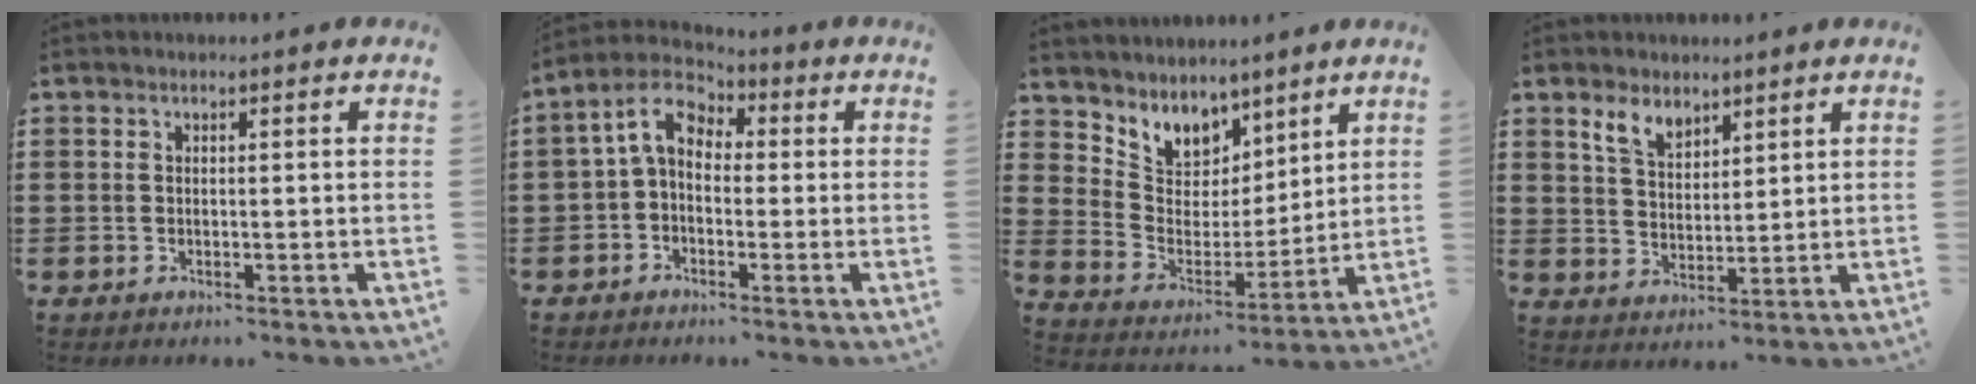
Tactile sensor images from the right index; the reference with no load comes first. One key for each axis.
{"total": 6.2, "fx": 1.4, "fy": 4.3, "fz": 4.1, "tx": -0.108, "ty": 0.008, "tz": 0.019}
{"total": 6.4, "fx": 5.2, "fy": 3.8, "fz": -0.4, "tx": -0.040, "ty": -0.050, "tz": 0.096}
{"total": 4.7, "fx": 3.6, "fy": 2.4, "fz": 1.9, "tx": -0.051, "ty": 0.006, "tz": 0.068}